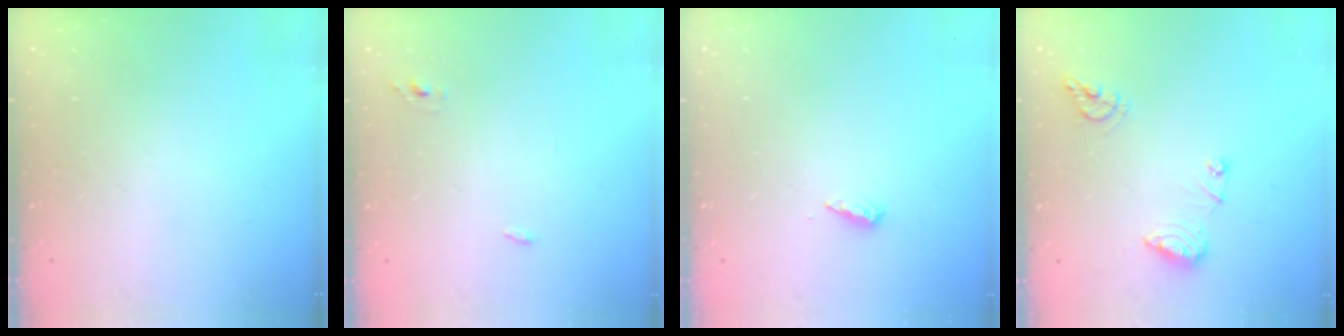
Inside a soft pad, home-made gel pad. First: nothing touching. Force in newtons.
{"total": 2.7, "press": 2.6, "slide": 0.8}
{"total": 3.6, "press": 3.6, "slide": 0.4}
{"total": 8.9, "press": 8.9, "slide": 1.0}